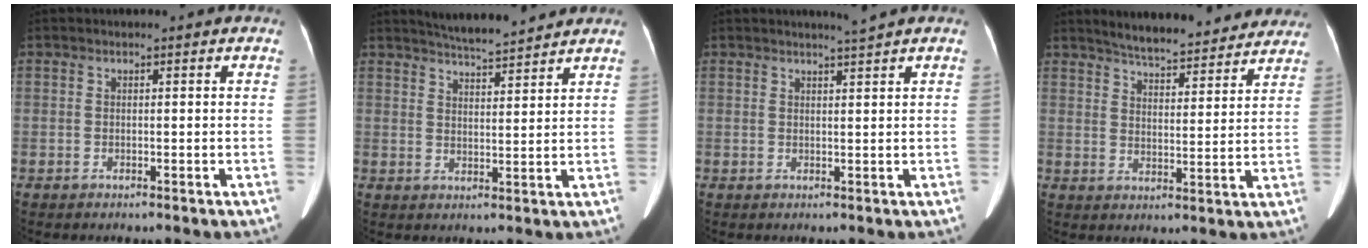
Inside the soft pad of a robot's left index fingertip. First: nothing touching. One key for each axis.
{"total": 8.0, "fx": 7.6, "fy": 0.0, "fz": 2.5, "tx": -0.049, "ty": 0.012, "tz": 0.115}
{"total": 1.8, "fx": 1.5, "fy": -0.9, "fz": 0.4, "tx": -0.012, "ty": -0.012, "tz": 0.030}
{"total": 16.3, "fx": 15.0, "fy": 3.1, "fz": 5.6, "tx": -0.070, "ty": 0.006, "tz": 0.195}